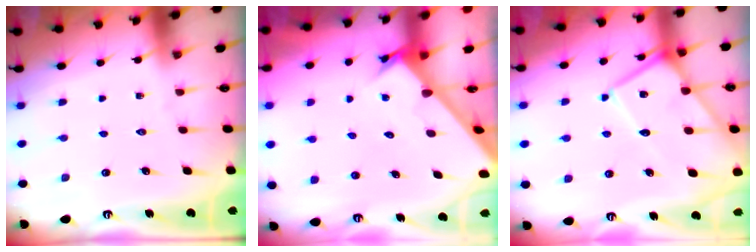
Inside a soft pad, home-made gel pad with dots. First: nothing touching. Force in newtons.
{"total": 2.5, "press": 2.5, "slide": 0.2}
{"total": 12.9, "press": 12.8, "slide": 1.3}